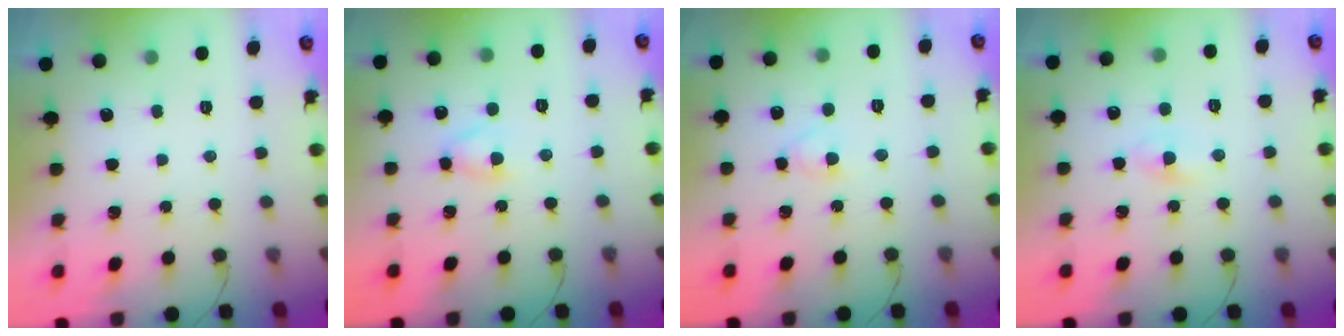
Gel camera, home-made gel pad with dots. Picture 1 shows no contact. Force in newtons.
{"total": 3.7, "press": 3.6, "slide": 0.7}
{"total": 2.8, "press": 2.6, "slide": 1.1}
{"total": 2.3, "press": 2.1, "slide": 0.9}